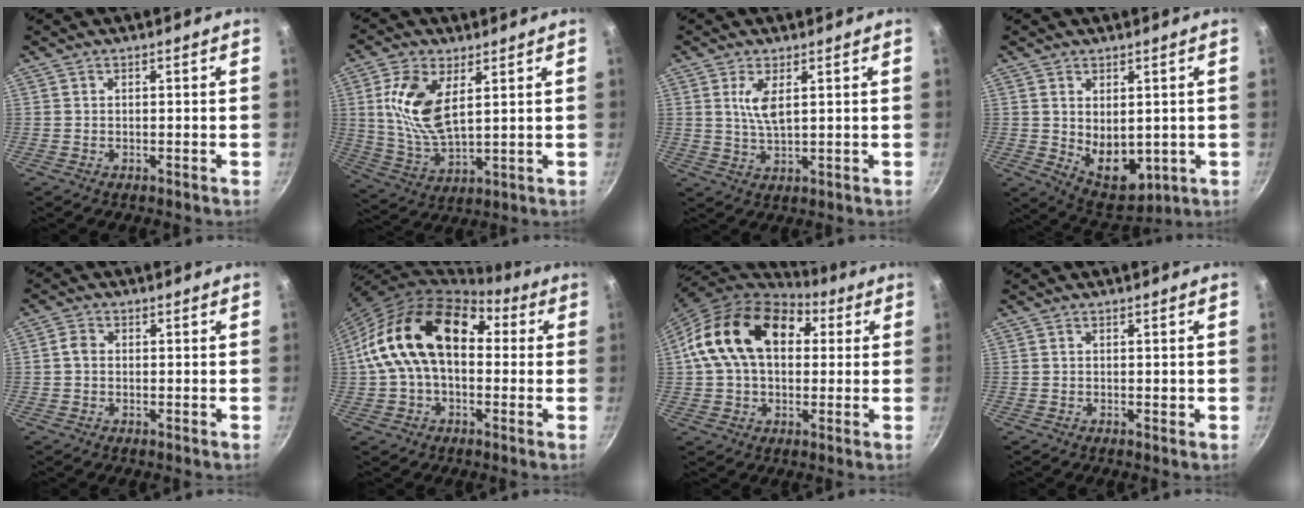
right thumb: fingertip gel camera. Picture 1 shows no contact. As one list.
[{"total": 12.4, "force": [3.7, 6.1, 10.1], "torque": [-0.202, -0.017, 0.080]}, {"total": 4.8, "force": [1.6, 1.8, 4.2], "torque": [-0.084, -0.014, 0.037]}, {"total": 9.4, "force": [0.4, 6.1, 7.2], "torque": [-0.085, -0.025, 0.030]}, {"total": 2.4, "force": [0.0, 1.9, 1.4], "torque": [-0.024, 0.009, -0.004]}, {"total": 19.5, "force": [2.0, 12.9, 14.5], "torque": [-0.230, 0.047, 0.021]}, {"total": 19.8, "force": [4.6, 13.2, 14.1], "torque": [-0.217, 0.026, 0.064]}, {"total": 0.8, "force": [0.0, 0.5, 0.6], "torque": [-0.005, 0.002, 0.001]}]